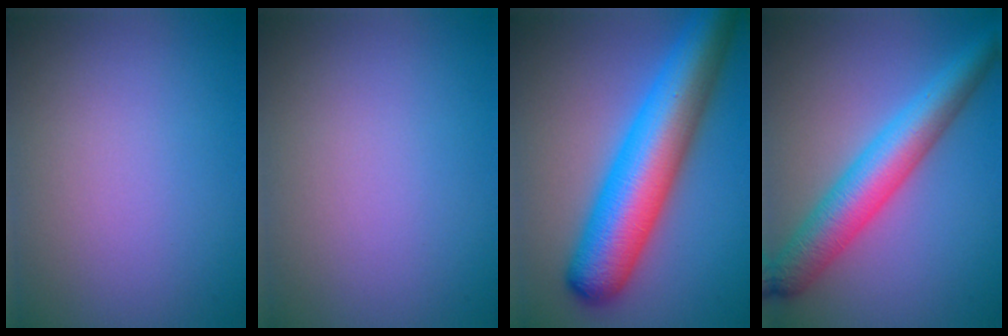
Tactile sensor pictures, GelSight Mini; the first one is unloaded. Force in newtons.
{"total": 0.0}
{"total": 11.1, "press": 11.1, "slide": 0.3}
{"total": 6.7, "press": 6.7, "slide": 0.2}